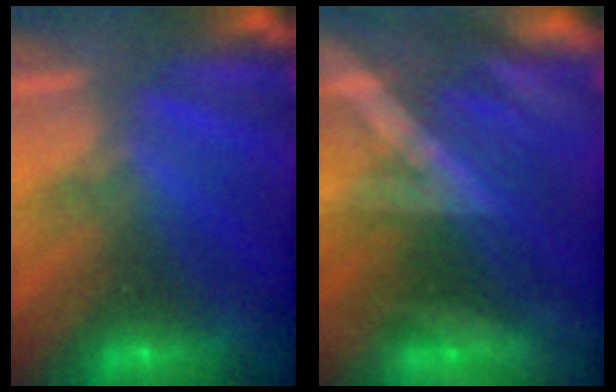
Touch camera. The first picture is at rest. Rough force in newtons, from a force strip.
{"total": 2.9}